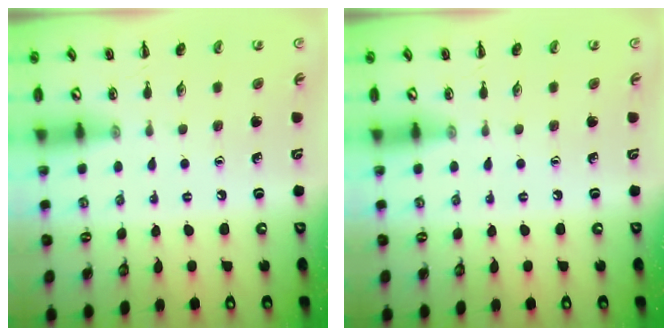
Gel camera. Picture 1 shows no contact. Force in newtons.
{"total": 0.0}